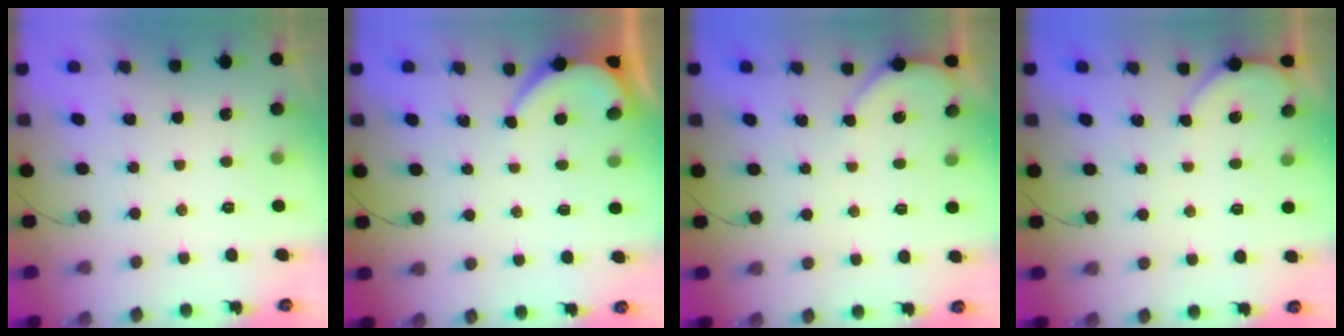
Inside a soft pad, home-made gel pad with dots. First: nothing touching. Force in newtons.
{"total": 2.6, "press": 2.6, "slide": 0.3}
{"total": 2.3, "press": 2.2, "slide": 0.4}
{"total": 2.3, "press": 2.2, "slide": 0.4}